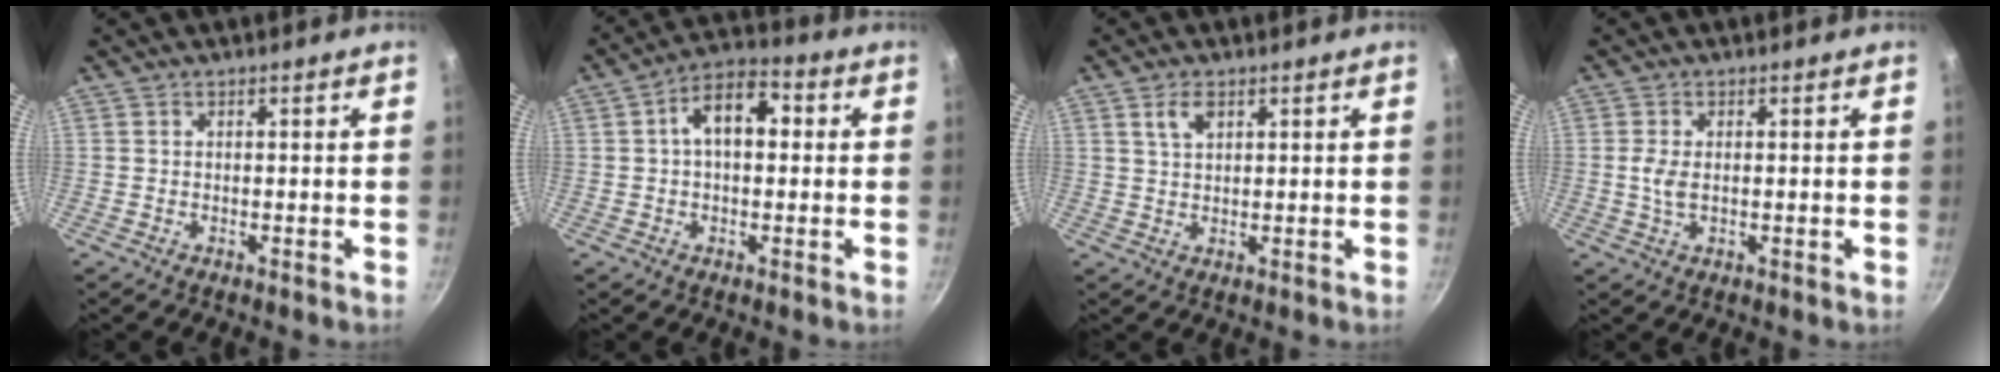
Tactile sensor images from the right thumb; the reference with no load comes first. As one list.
[{"total": 9.3, "force": [1.3, 5.4, 7.5], "torque": [-0.109, 0.029, 0.013]}, {"total": 3.3, "force": [1.7, 1.7, 2.2], "torque": [-0.039, -0.005, 0.037]}, {"total": 2.9, "force": [0.0, 1.5, 2.6], "torque": [-0.060, -0.002, 0.001]}]